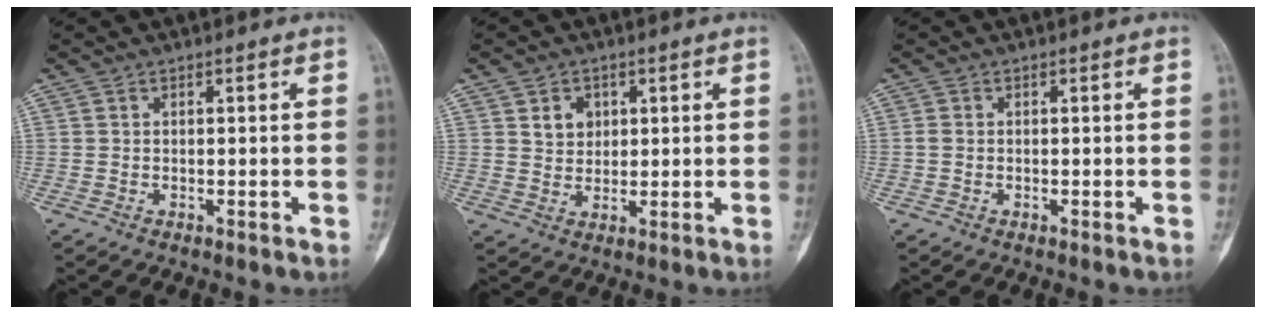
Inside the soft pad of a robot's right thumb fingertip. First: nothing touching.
{"total": 4.2, "force": [1.6, 3.4, 1.9], "torque": [-0.011, -0.008, 0.029]}
{"total": 0.8, "force": [-0.1, 0.6, 0.6], "torque": [-0.015, -0.001, -0.003]}